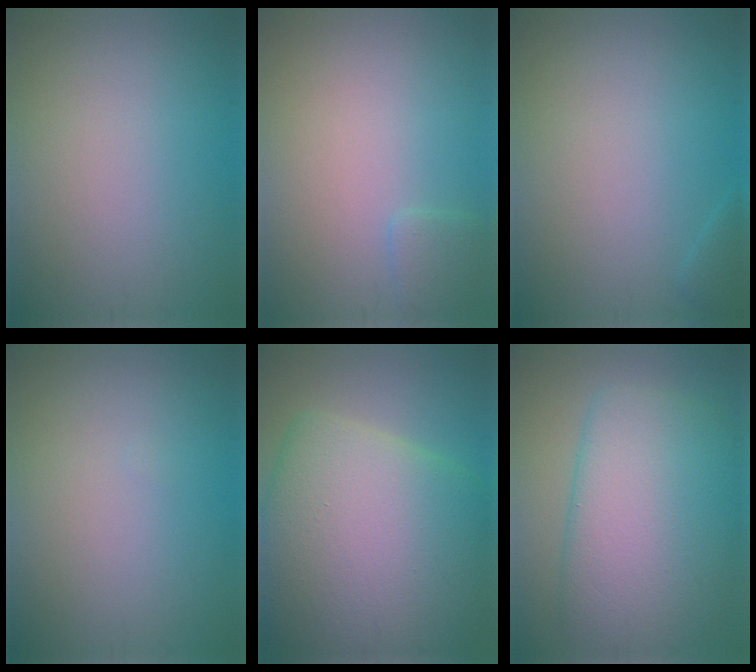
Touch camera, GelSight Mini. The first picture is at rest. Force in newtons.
{"total": 1.2, "press": 1.2, "slide": 0.2}
{"total": 0.9, "press": 0.9, "slide": 0.1}
{"total": 0.0}
{"total": 14.1, "press": 14.1, "slide": 0.8}
{"total": 10.3, "press": 10.3, "slide": 0.3}